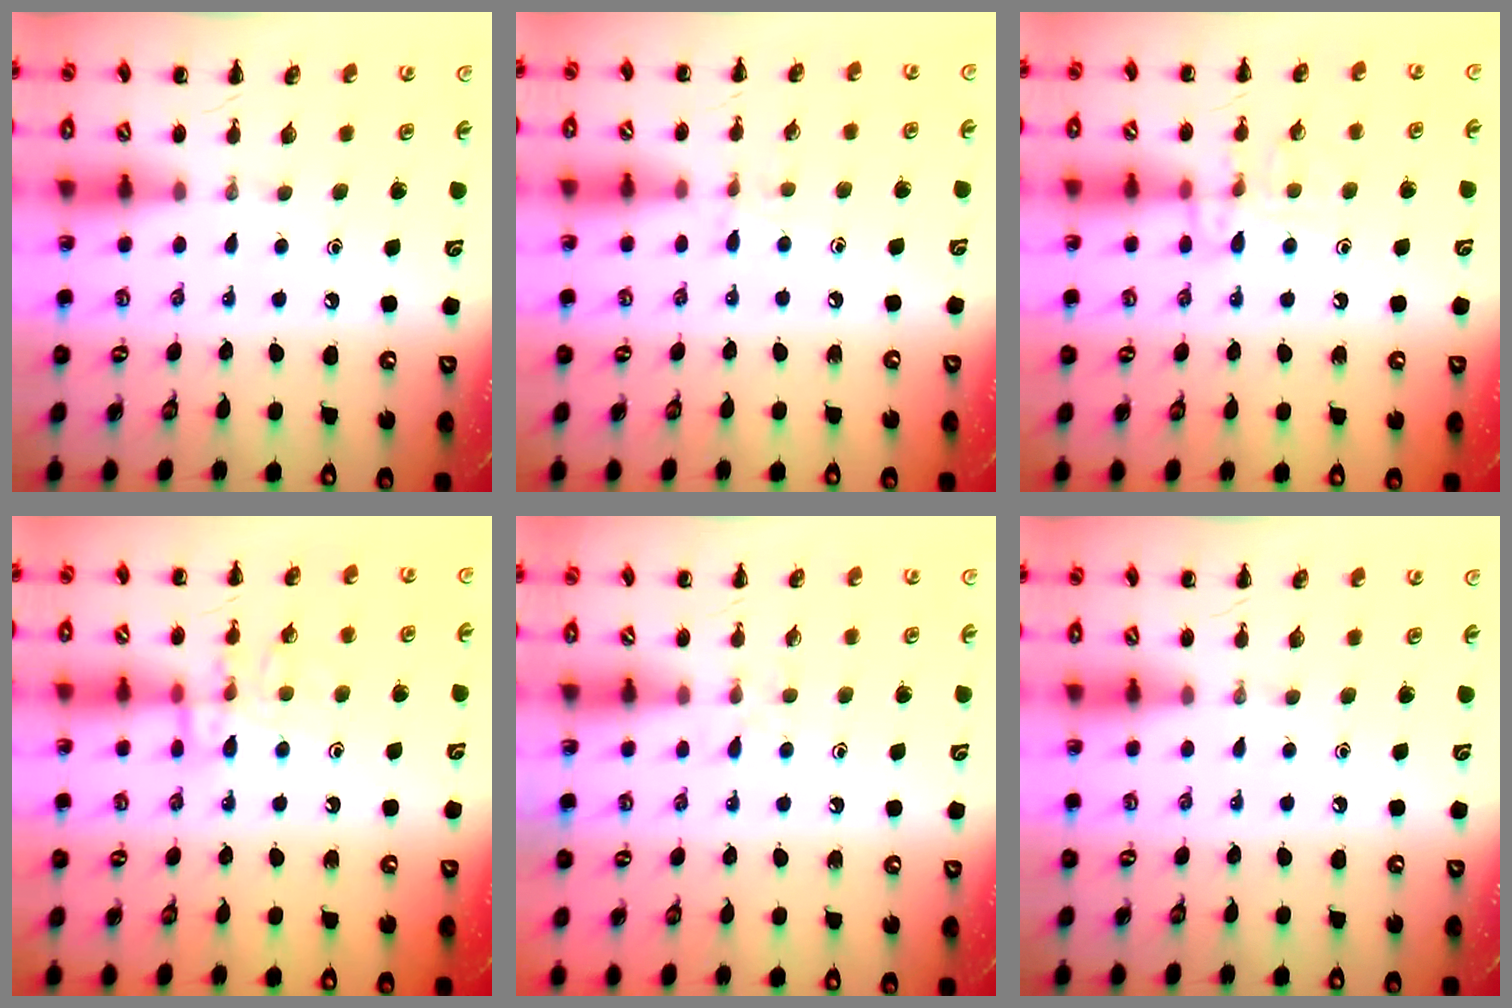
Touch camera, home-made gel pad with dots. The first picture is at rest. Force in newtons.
{"total": 5.7, "press": 5.3, "slide": 2.2}
{"total": 9.8, "press": 9.8, "slide": 1.2}
{"total": 12.4, "press": 12.4, "slide": 0.9}
{"total": 4.1, "press": 3.7, "slide": 1.8}
{"total": 0.0}